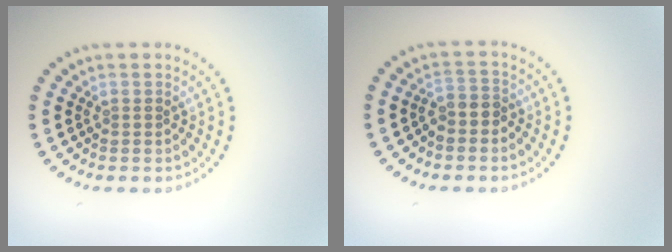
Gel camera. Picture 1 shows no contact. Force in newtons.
{"total": 1.8, "press": 1.6, "slide": 0.9}